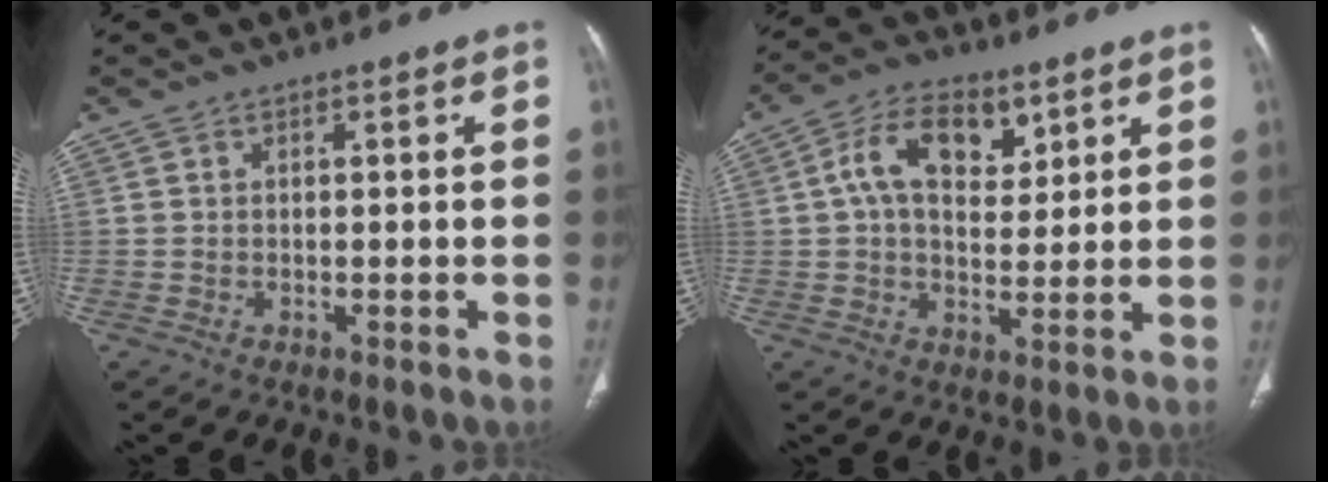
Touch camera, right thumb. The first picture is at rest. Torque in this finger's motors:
{"motor_torque": [0.01, 0.05, 0.42, -0.32, 0.35]}